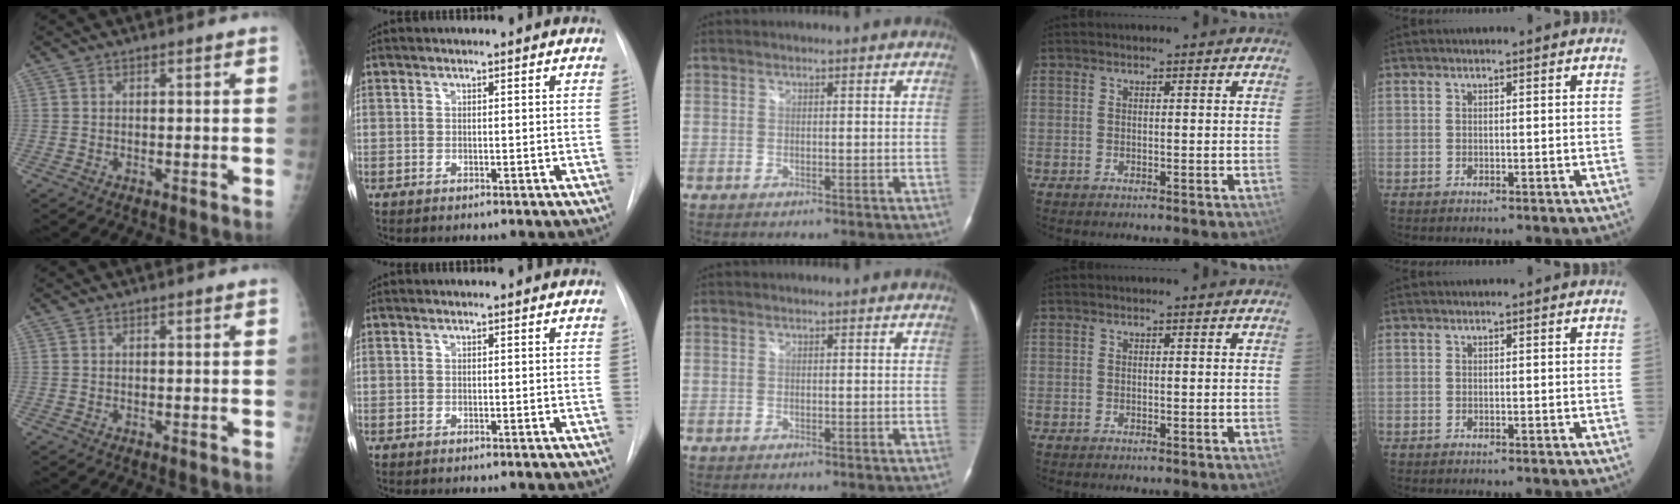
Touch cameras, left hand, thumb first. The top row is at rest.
{}